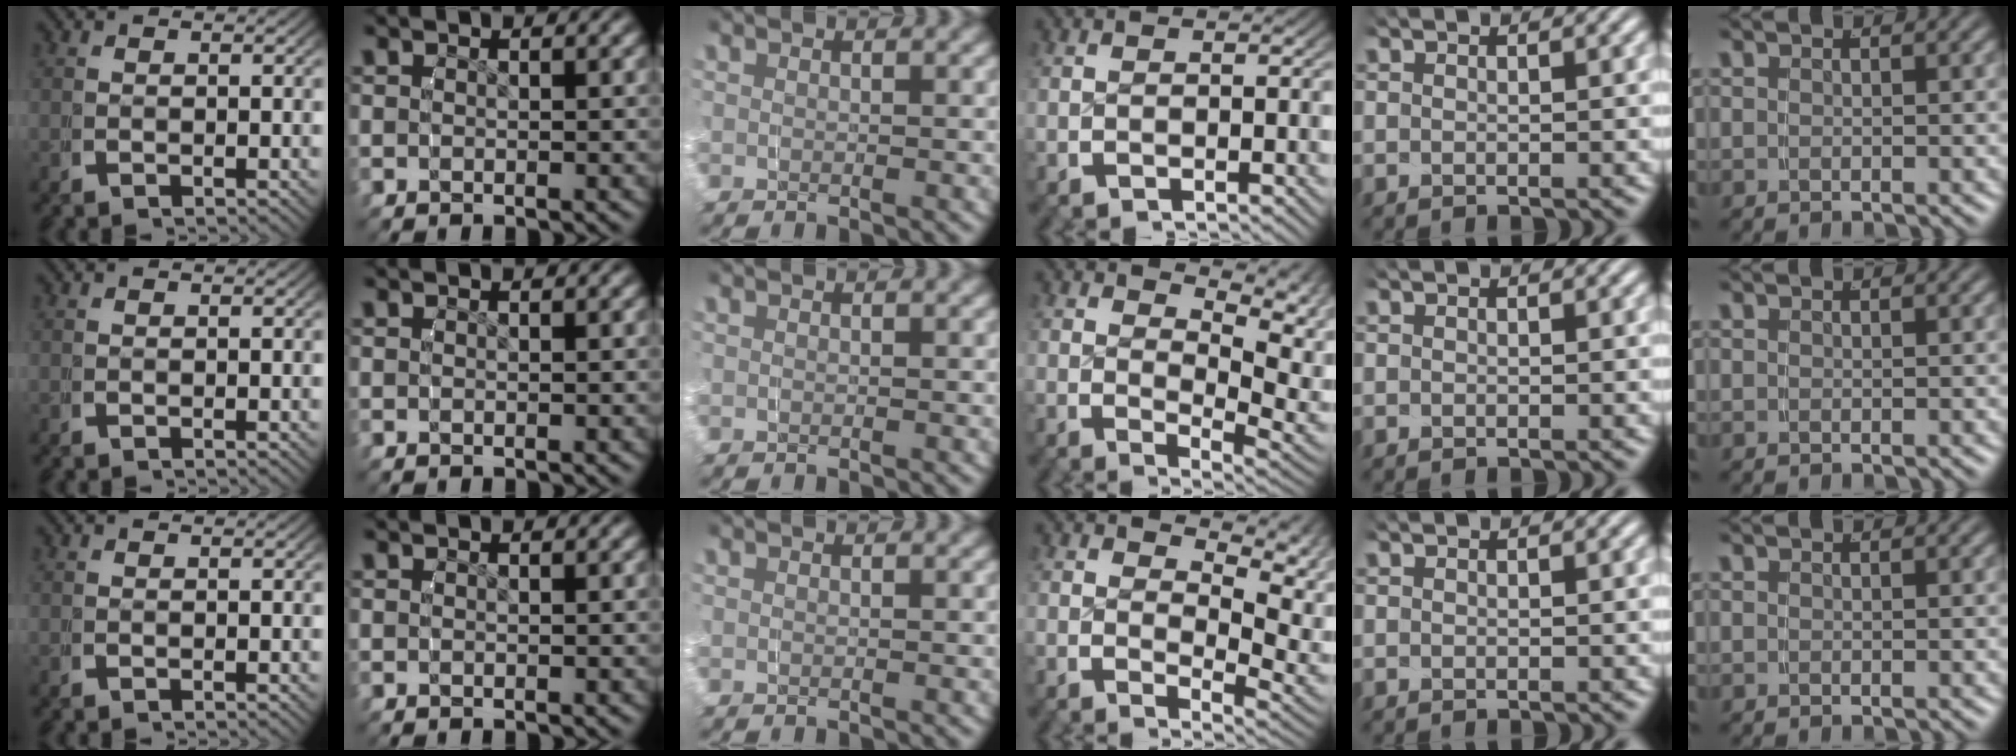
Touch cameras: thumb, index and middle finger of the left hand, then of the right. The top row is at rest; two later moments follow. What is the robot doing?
{"motion": "grasp_and_lifting", "object": "water bottle"}